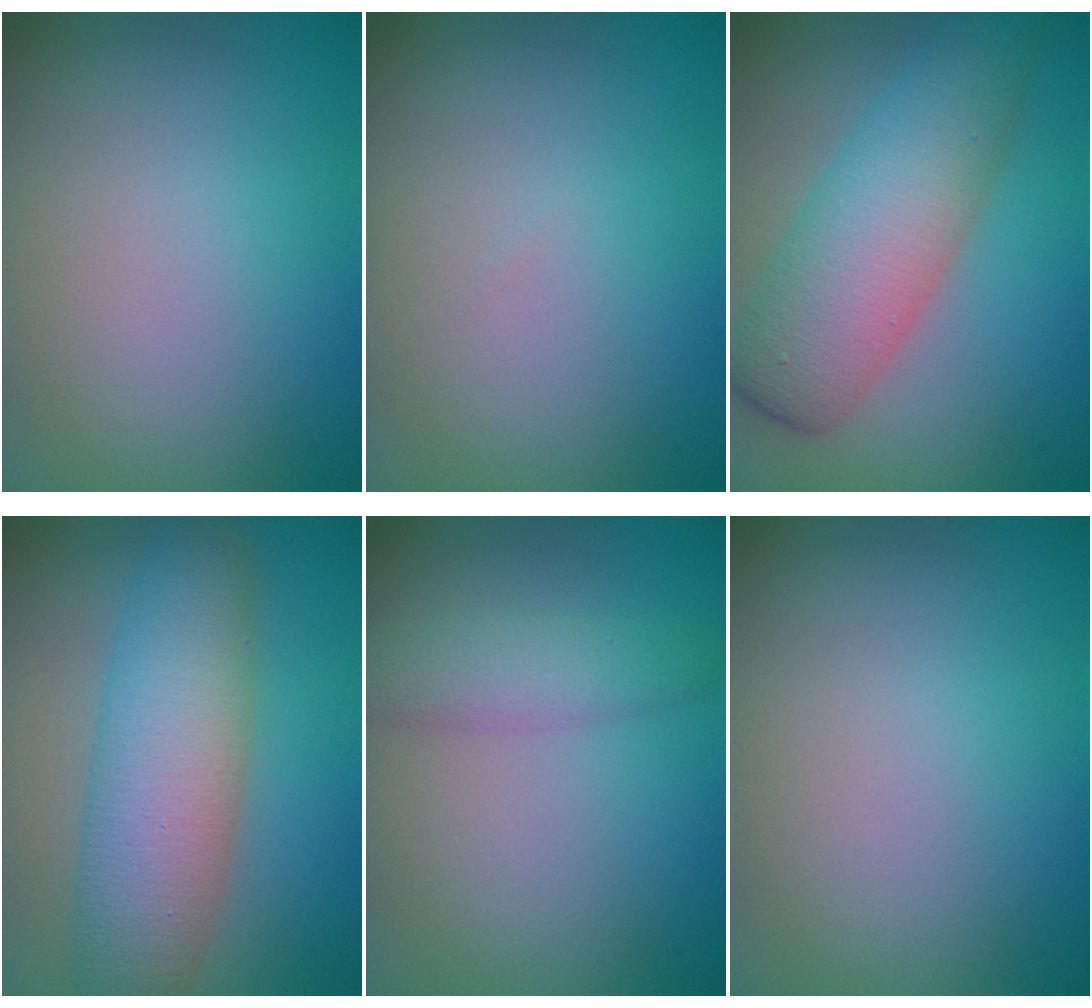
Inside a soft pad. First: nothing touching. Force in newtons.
{"total": 0.0}
{"total": 7.5, "press": 7.5, "slide": 0.4}
{"total": 7.9, "press": 7.9, "slide": 0.2}
{"total": 3.0, "press": 3.0, "slide": 0.0}
{"total": 0.0}